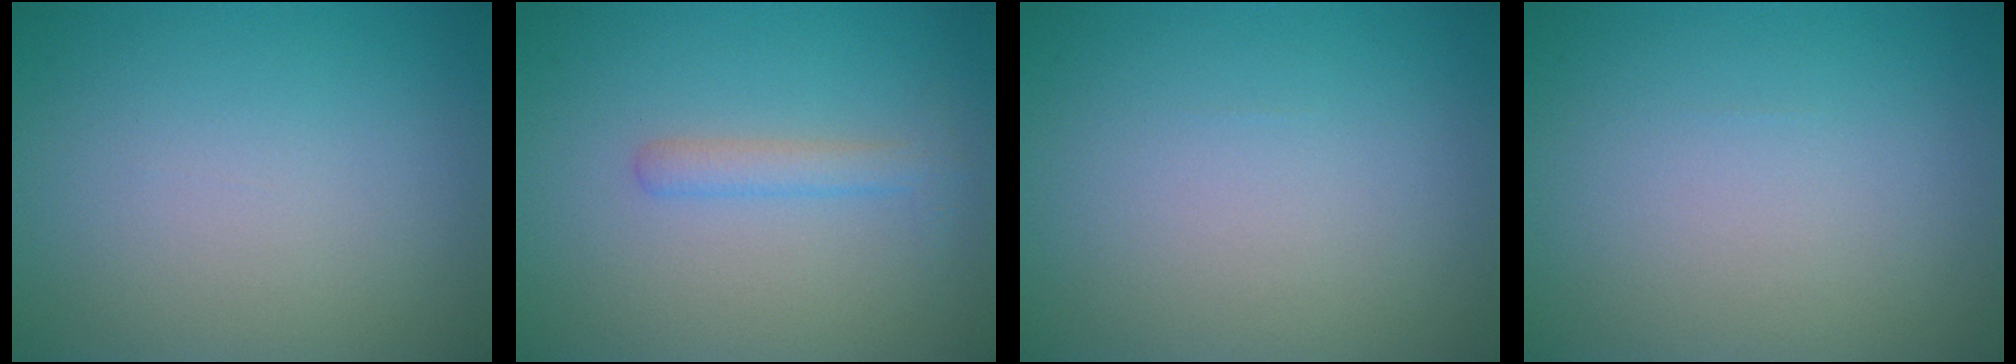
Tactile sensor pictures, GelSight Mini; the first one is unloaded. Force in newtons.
{"total": 1.7, "press": 1.7, "slide": 0.1}
{"total": 0.0}
{"total": 0.0}